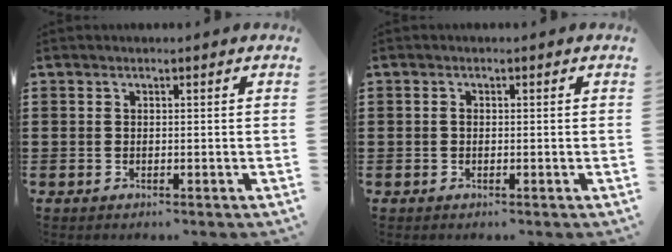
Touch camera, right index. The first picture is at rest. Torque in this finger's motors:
{"motor_torque": [0.29, -0.22, 0.03, 0.04]}